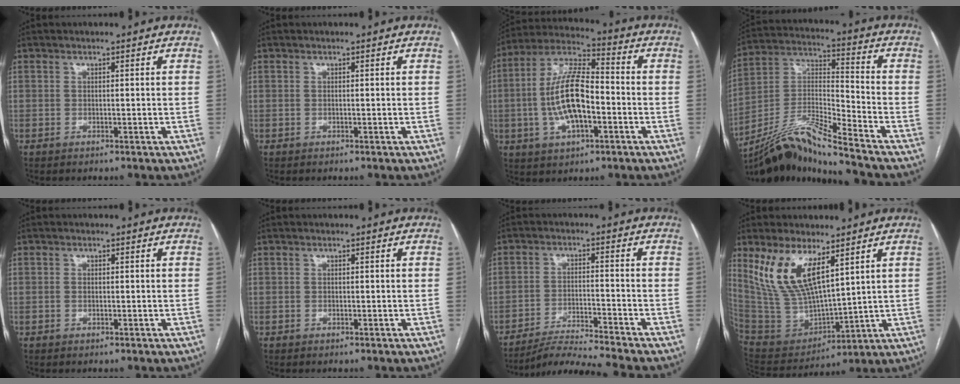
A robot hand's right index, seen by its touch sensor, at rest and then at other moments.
{"total": 0.0}
{"total": 13.7, "force": [-2.3, 5.1, 12.4], "torque": [-0.257, 0.015, -0.042]}
{"total": 15.1, "force": [-13.4, -1.5, 6.9], "torque": [-0.138, 0.014, -0.245]}
{"total": 0.6, "force": [-0.1, 0.4, 0.4], "torque": [-0.011, 0.000, -0.003]}
{"total": 0.0}
{"total": 9.1, "force": [-8.4, -2.7, 2.1], "torque": [-0.027, -0.019, -0.148]}
{"total": 13.8, "force": [7.7, 4.8, 10.5], "torque": [-0.225, 0.003, 0.166]}